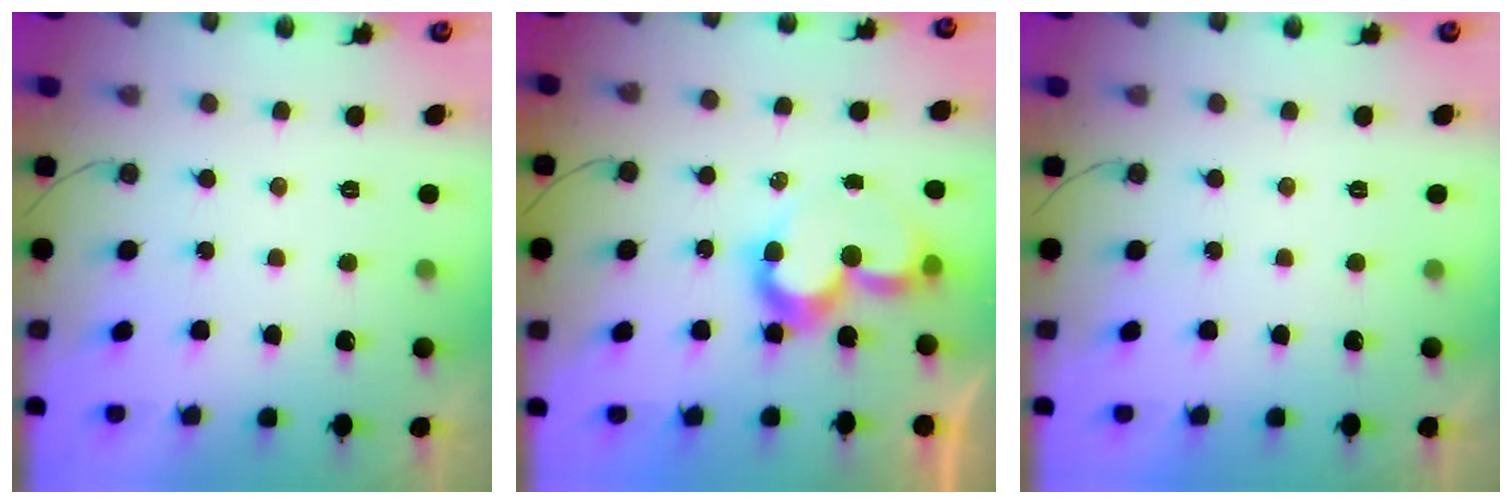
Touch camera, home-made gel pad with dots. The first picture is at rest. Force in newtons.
{"total": 7.8, "press": 7.8, "slide": 0.6}
{"total": 1.8, "press": 1.8, "slide": 0.0}